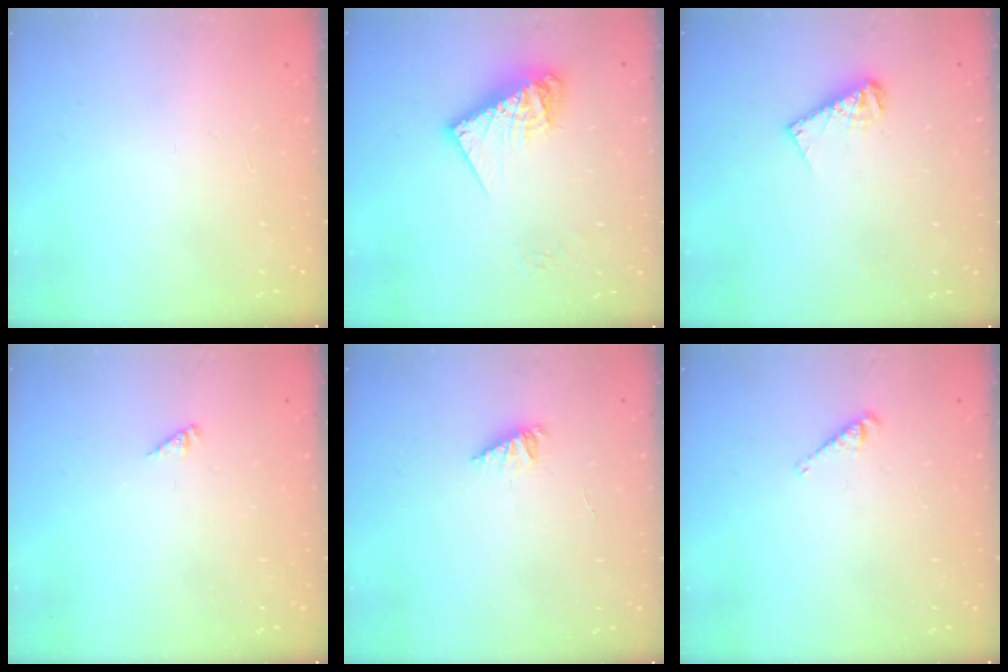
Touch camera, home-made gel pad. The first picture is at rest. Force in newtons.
{"total": 12.5, "press": 12.5, "slide": 1.4}
{"total": 7.7, "press": 7.7, "slide": 0.5}
{"total": 0.0}
{"total": 1.7, "press": 1.6, "slide": 0.4}
{"total": 3.9, "press": 3.9, "slide": 0.2}